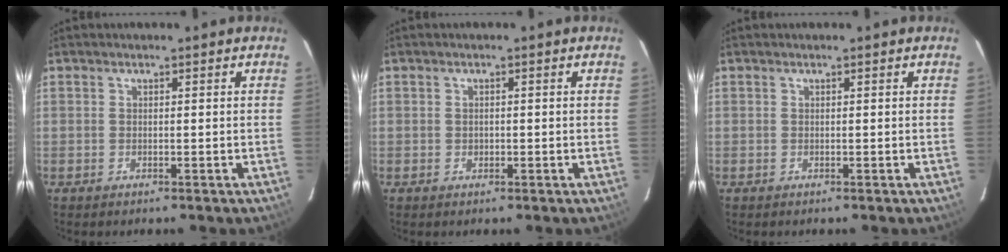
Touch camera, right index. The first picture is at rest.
{"total": 0.8, "force": [-0.2, 0.7, 0.2], "torque": [0.000, 0.000, -0.001]}
{"total": 0.0}